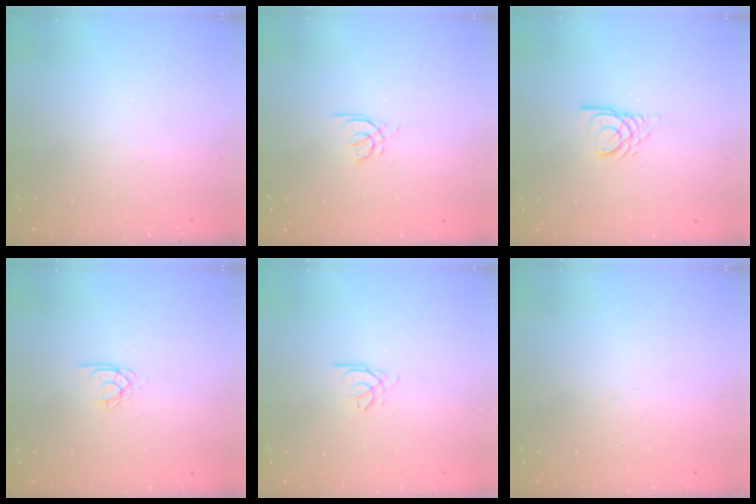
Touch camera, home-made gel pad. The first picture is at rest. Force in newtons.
{"total": 2.8, "press": 2.7, "slide": 0.8}
{"total": 5.7, "press": 5.7, "slide": 0.6}
{"total": 2.5, "press": 2.5, "slide": 0.1}
{"total": 0.7, "press": 0.6, "slide": 0.3}
{"total": 0.9, "press": 0.8, "slide": 0.2}